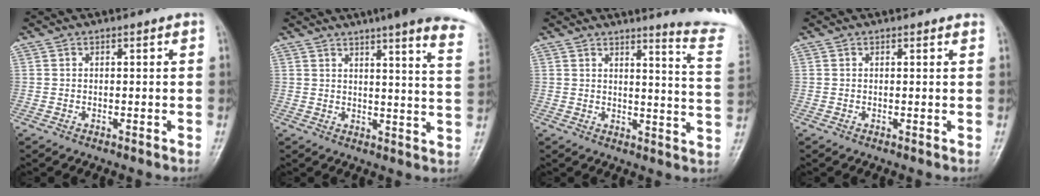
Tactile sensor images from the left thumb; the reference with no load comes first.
{"total": 19.3, "force": [14.5, 1.7, 12.6], "torque": [-0.147, -0.057, 0.162]}
{"total": 14.0, "force": [12.4, -0.7, 6.3], "torque": [-0.067, -0.136, 0.128]}
{"total": 1.4, "force": [1.4, 0.3, 0.3], "torque": [-0.002, -0.003, 0.011]}